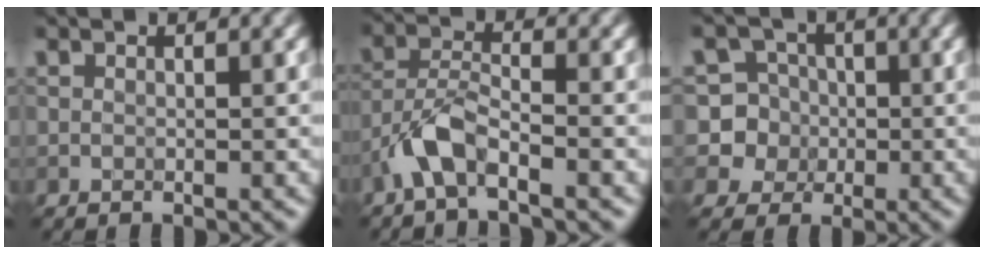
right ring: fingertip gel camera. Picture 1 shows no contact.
{"total": 3.8, "force": [-2.4, 1.1, 2.7], "torque": [-0.055, 0.009, -0.054]}
{"total": 5.8, "force": [-0.5, 5.7, 0.8], "torque": [0.004, 0.019, -0.014]}